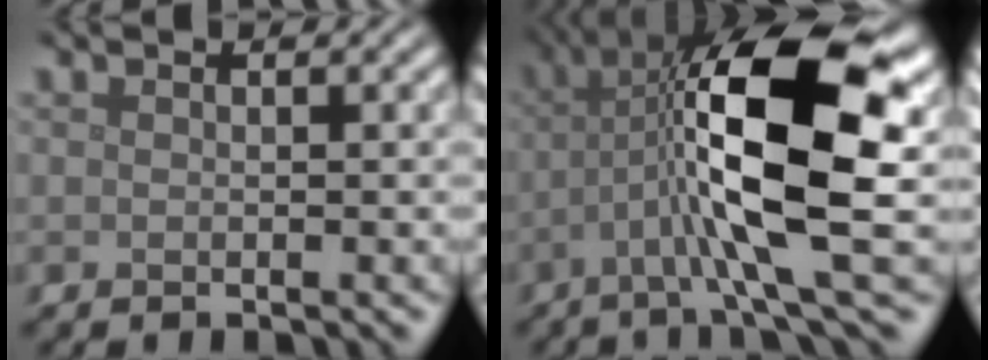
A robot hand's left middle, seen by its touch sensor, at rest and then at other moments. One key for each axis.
{"total": 12.3, "fx": -0.5, "fy": 3.3, "fz": 11.9, "tx": -0.214, "ty": 0.012, "tz": -0.012}